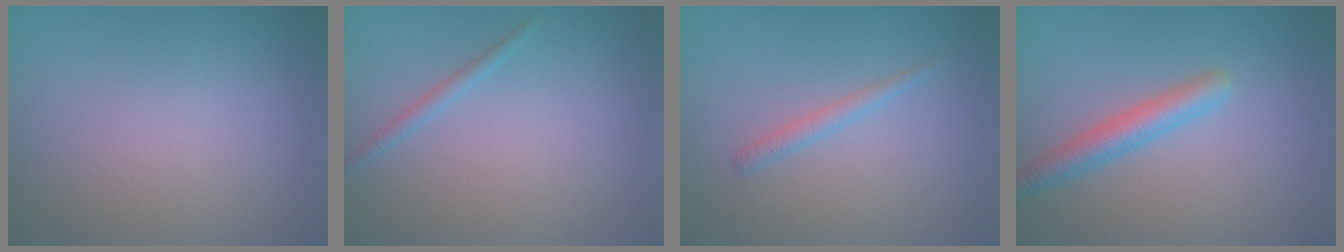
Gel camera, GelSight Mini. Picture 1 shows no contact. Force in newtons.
{"total": 1.0, "press": 1.0, "slide": 0.0}
{"total": 1.2, "press": 1.2, "slide": 0.0}
{"total": 2.9, "press": 2.9, "slide": 0.1}